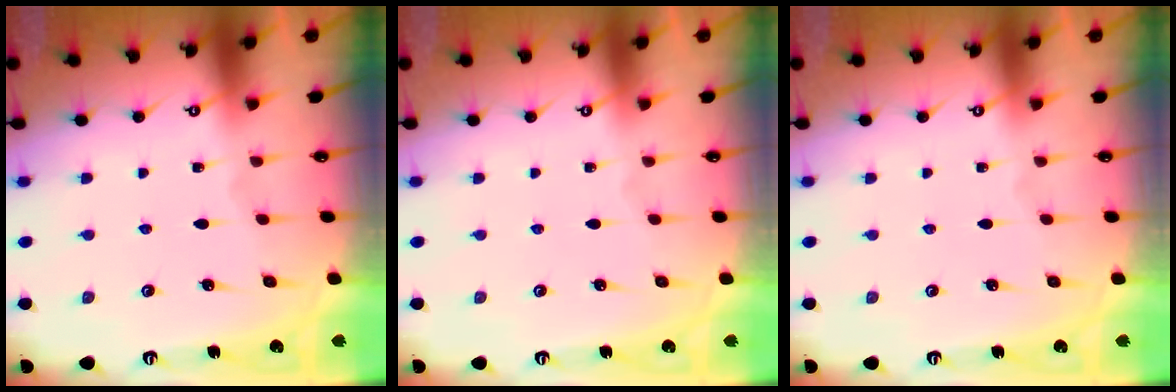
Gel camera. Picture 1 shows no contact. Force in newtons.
{"total": 0.0}
{"total": 0.0}